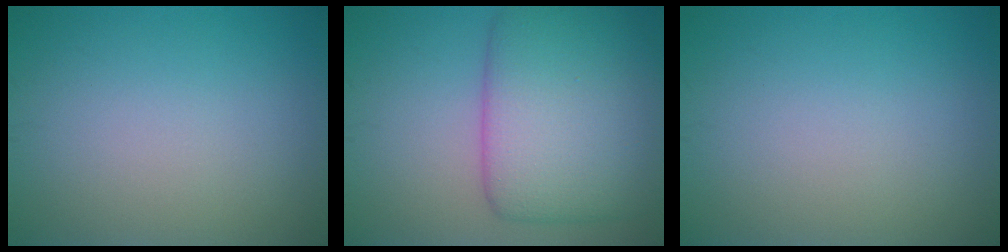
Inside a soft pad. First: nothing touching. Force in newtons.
{"total": 9.0, "press": 9.0, "slide": 0.4}
{"total": 0.0}